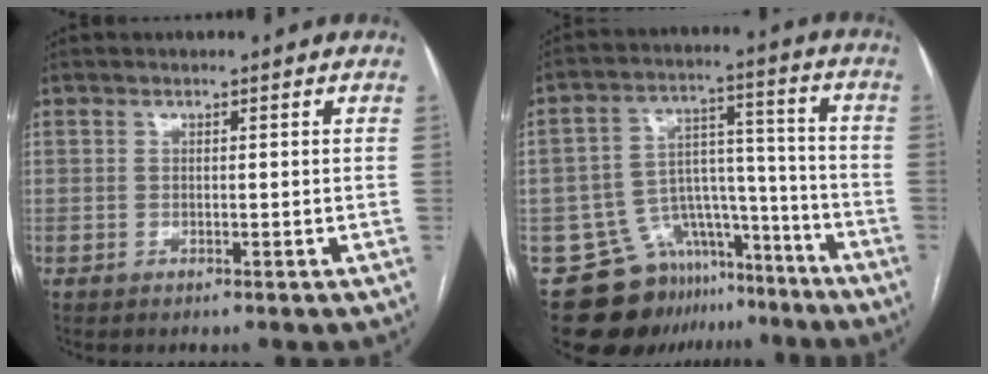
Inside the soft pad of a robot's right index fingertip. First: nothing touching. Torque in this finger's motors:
{"motor_torque": [-0.32, -0.31, -0.82, -0.21]}